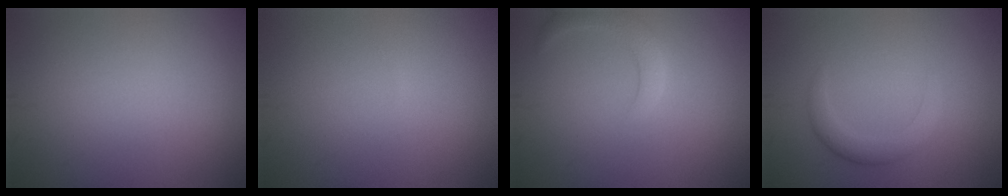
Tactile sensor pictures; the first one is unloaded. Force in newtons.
{"total": 0.0}
{"total": 2.7, "press": 2.7, "slide": 0.2}
{"total": 2.3, "press": 2.3, "slide": 0.1}